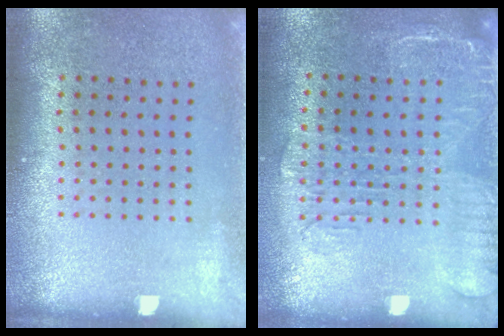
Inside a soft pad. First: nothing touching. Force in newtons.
{"total": 1.9, "press": 1.6, "slide": 1.0}